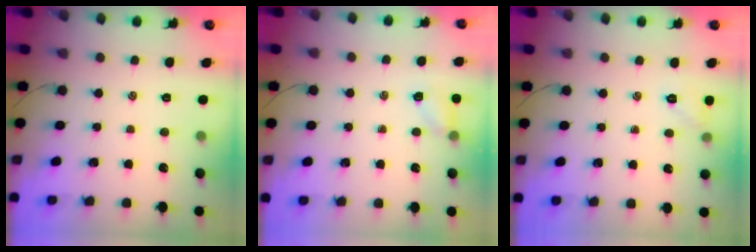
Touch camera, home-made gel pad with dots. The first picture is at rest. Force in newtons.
{"total": 5.1, "press": 4.9, "slide": 1.1}
{"total": 4.6, "press": 4.4, "slide": 1.1}